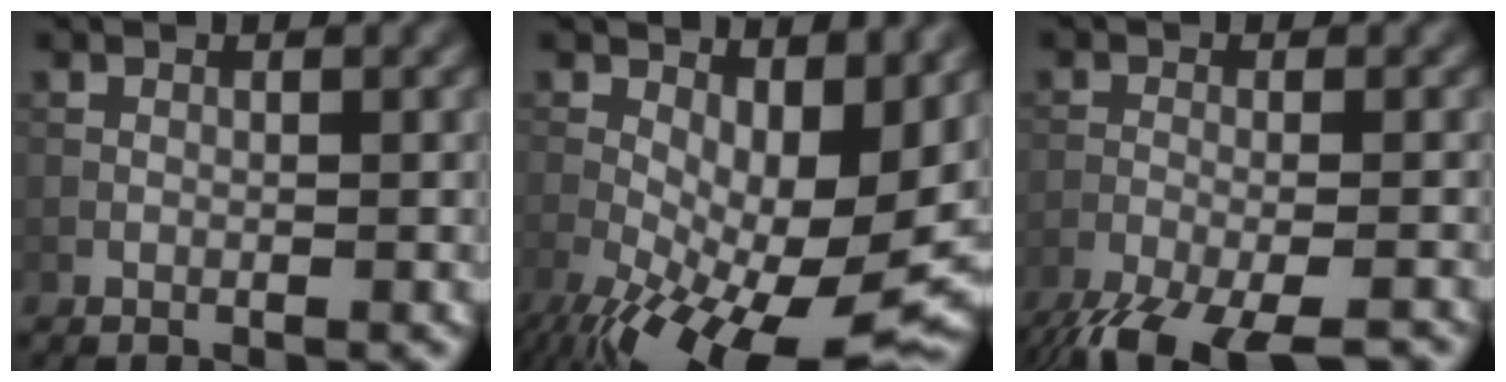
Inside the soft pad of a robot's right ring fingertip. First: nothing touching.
{"total": 14.3, "force": [-3.1, 6.0, 12.6], "torque": [-0.212, -0.017, -0.042]}
{"total": 10.2, "force": [-8.5, 2.7, 5.0], "torque": [-0.090, -0.029, -0.126]}